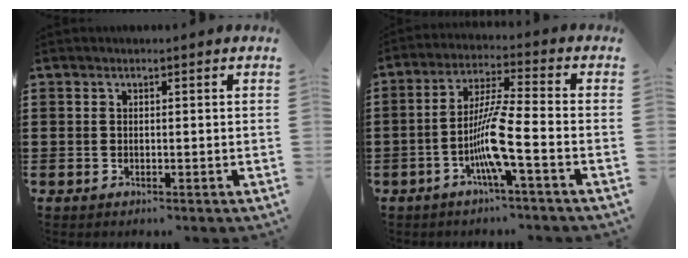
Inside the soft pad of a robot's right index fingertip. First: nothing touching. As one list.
[{"total": 8.4, "force": [-3.3, 0.2, 7.7], "torque": [-0.165, -0.013, -0.070]}]